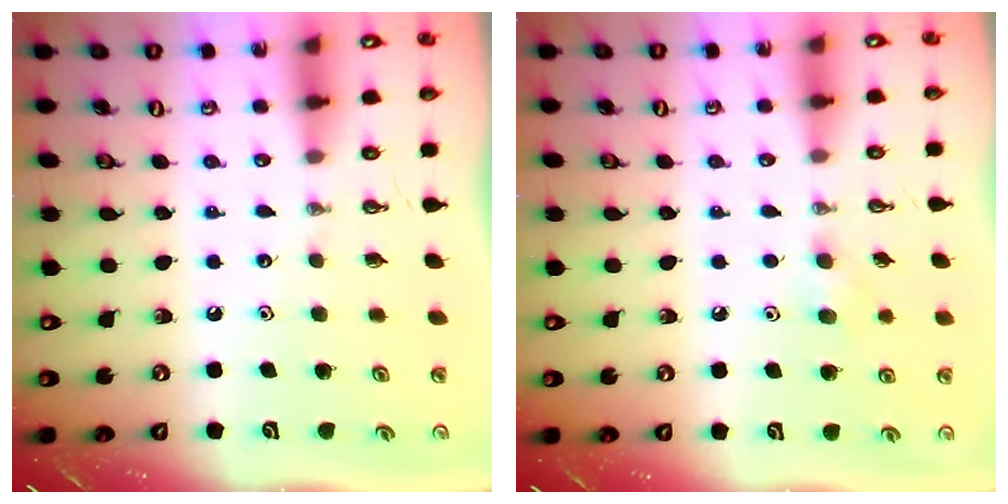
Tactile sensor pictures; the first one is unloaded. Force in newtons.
{"total": 4.7, "press": 4.6, "slide": 0.9}